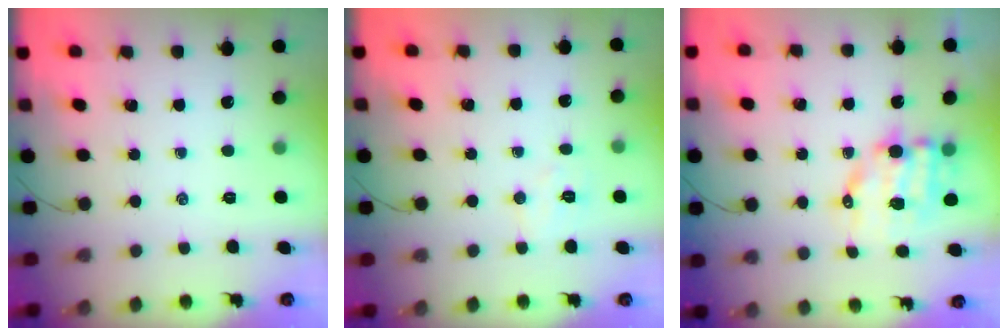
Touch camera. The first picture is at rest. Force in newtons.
{"total": 5.8, "press": 5.7, "slide": 1.2}
{"total": 10.2, "press": 10.0, "slide": 1.7}